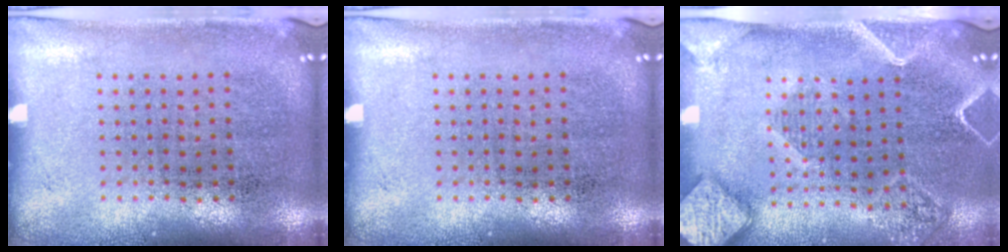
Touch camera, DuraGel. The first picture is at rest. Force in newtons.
{"total": 0.0}
{"total": 2.6, "press": 2.2, "slide": 1.3}